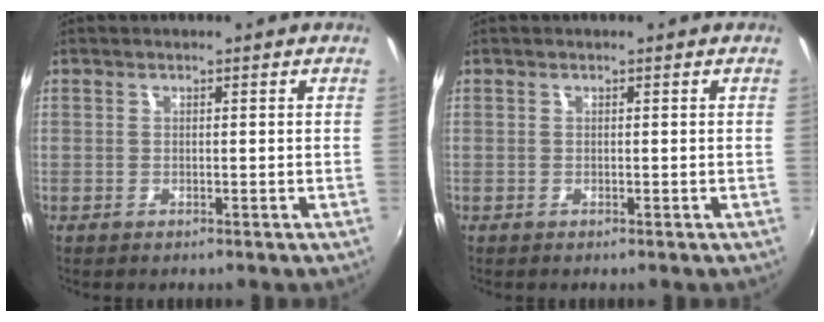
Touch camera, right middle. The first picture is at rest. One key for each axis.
{"total": 0.0}